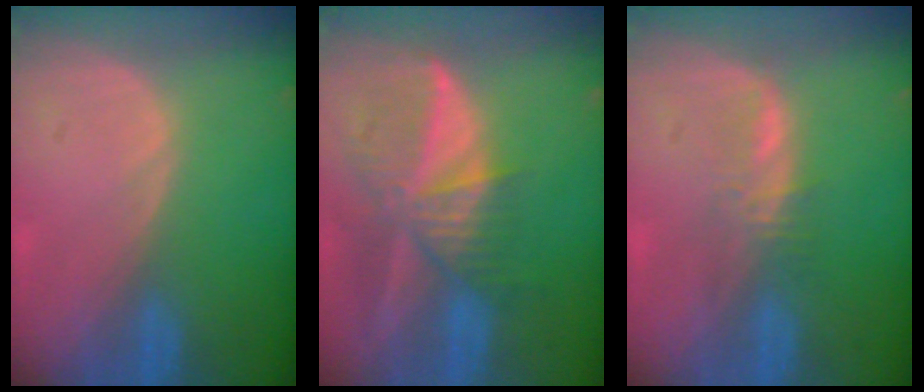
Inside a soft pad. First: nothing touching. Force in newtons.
{"total": 9.4, "press": 8.3, "slide": 4.6}
{"total": 2.9, "press": 2.9, "slide": 0.2}